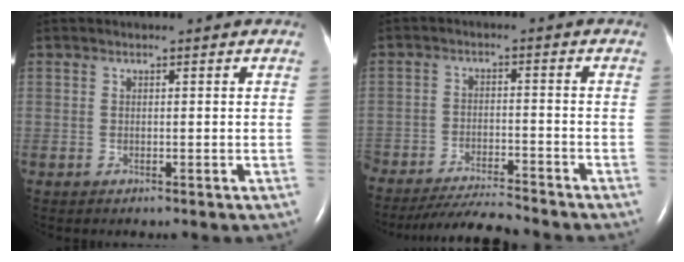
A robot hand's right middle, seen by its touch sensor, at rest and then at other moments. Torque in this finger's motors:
{"motor_torque": [1.05, -1.09, 0.18, 0.08]}